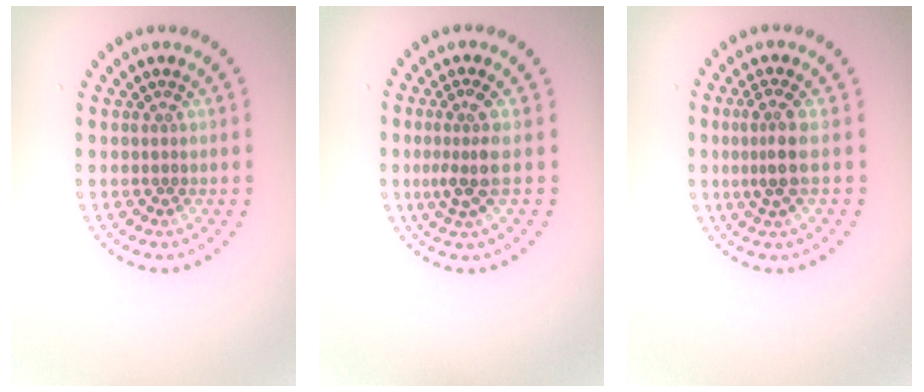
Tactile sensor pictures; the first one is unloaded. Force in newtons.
{"total": 2.7, "press": 2.0, "slide": 1.8}
{"total": 2.6, "press": 2.0, "slide": 1.6}